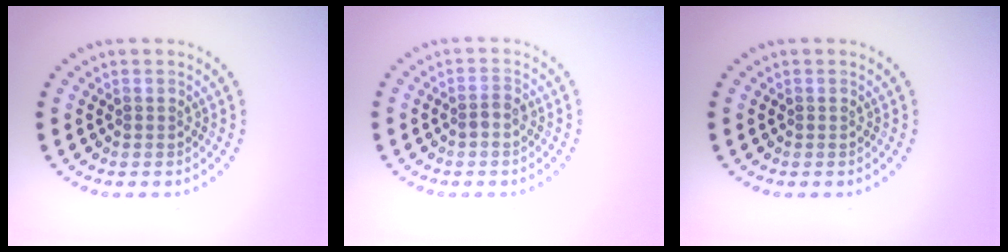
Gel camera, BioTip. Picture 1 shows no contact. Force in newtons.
{"total": 1.0, "press": 0.9, "slide": 0.5}
{"total": 0.0}